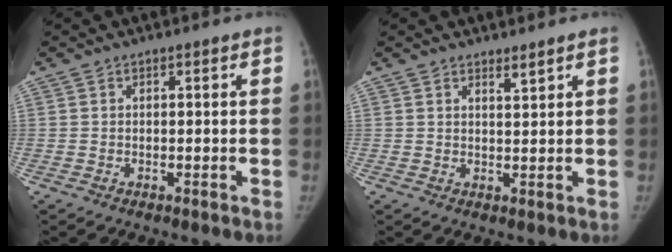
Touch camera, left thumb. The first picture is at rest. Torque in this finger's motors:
{"motor_torque": [0.32, -0.14, 0.30, -0.48, 0.06]}